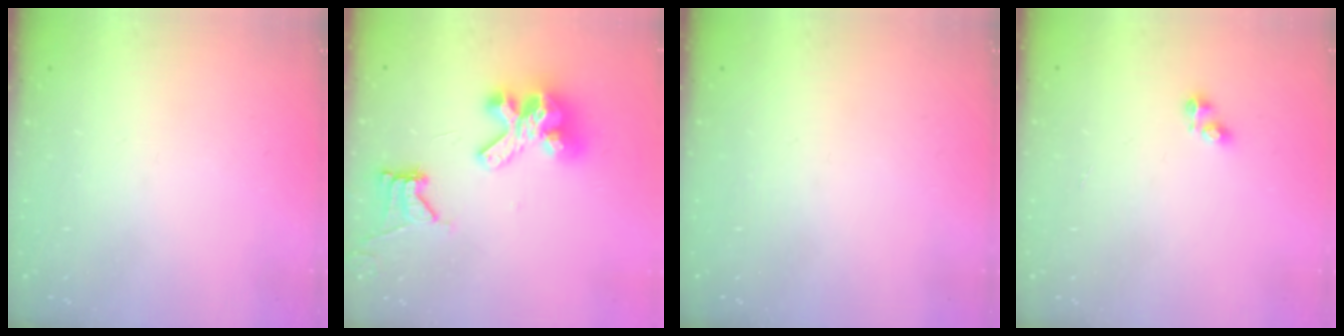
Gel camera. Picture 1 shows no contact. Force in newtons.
{"total": 14.3, "press": 14.2, "slide": 1.7}
{"total": 0.0}
{"total": 2.8, "press": 2.8, "slide": 0.4}